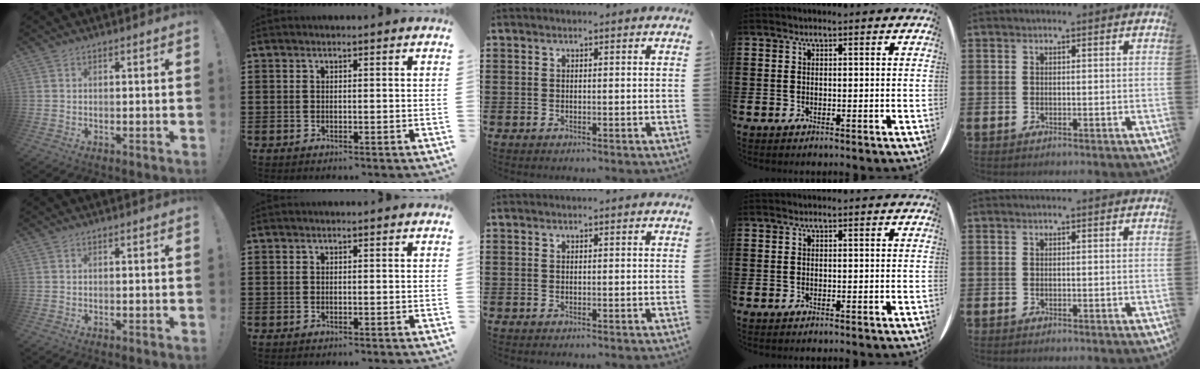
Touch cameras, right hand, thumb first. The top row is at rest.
{}